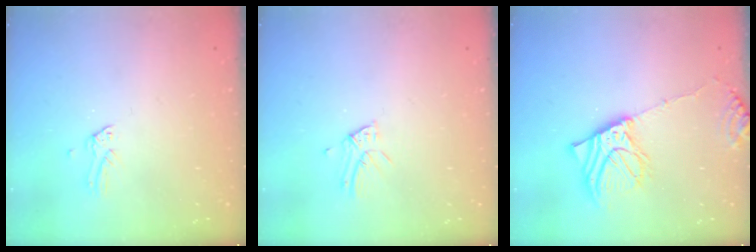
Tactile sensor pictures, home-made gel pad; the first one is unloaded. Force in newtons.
{"total": 3.6, "press": 3.5, "slide": 0.3}
{"total": 13.4, "press": 13.1, "slide": 2.7}